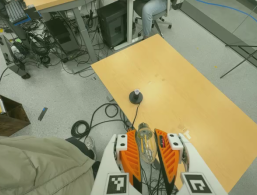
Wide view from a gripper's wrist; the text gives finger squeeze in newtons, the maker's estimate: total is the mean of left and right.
{"total": 21.3, "left": 24.0, "right": 18.7}